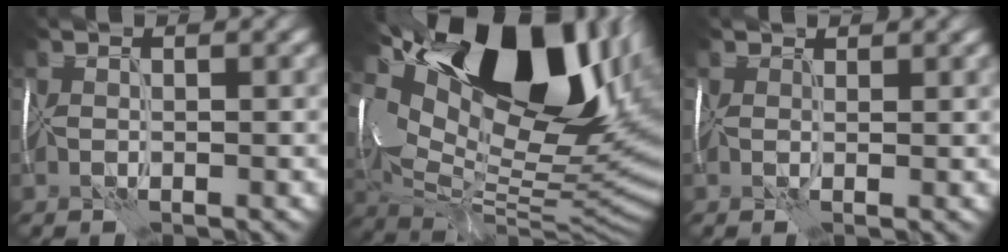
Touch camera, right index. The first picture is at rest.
{"total": 19.0, "force": [8.4, 9.7, 14.1], "torque": [-0.240, 0.028, 0.160]}
{"total": 1.6, "force": [1.1, 0.8, 0.7], "torque": [-0.014, 0.008, 0.006]}